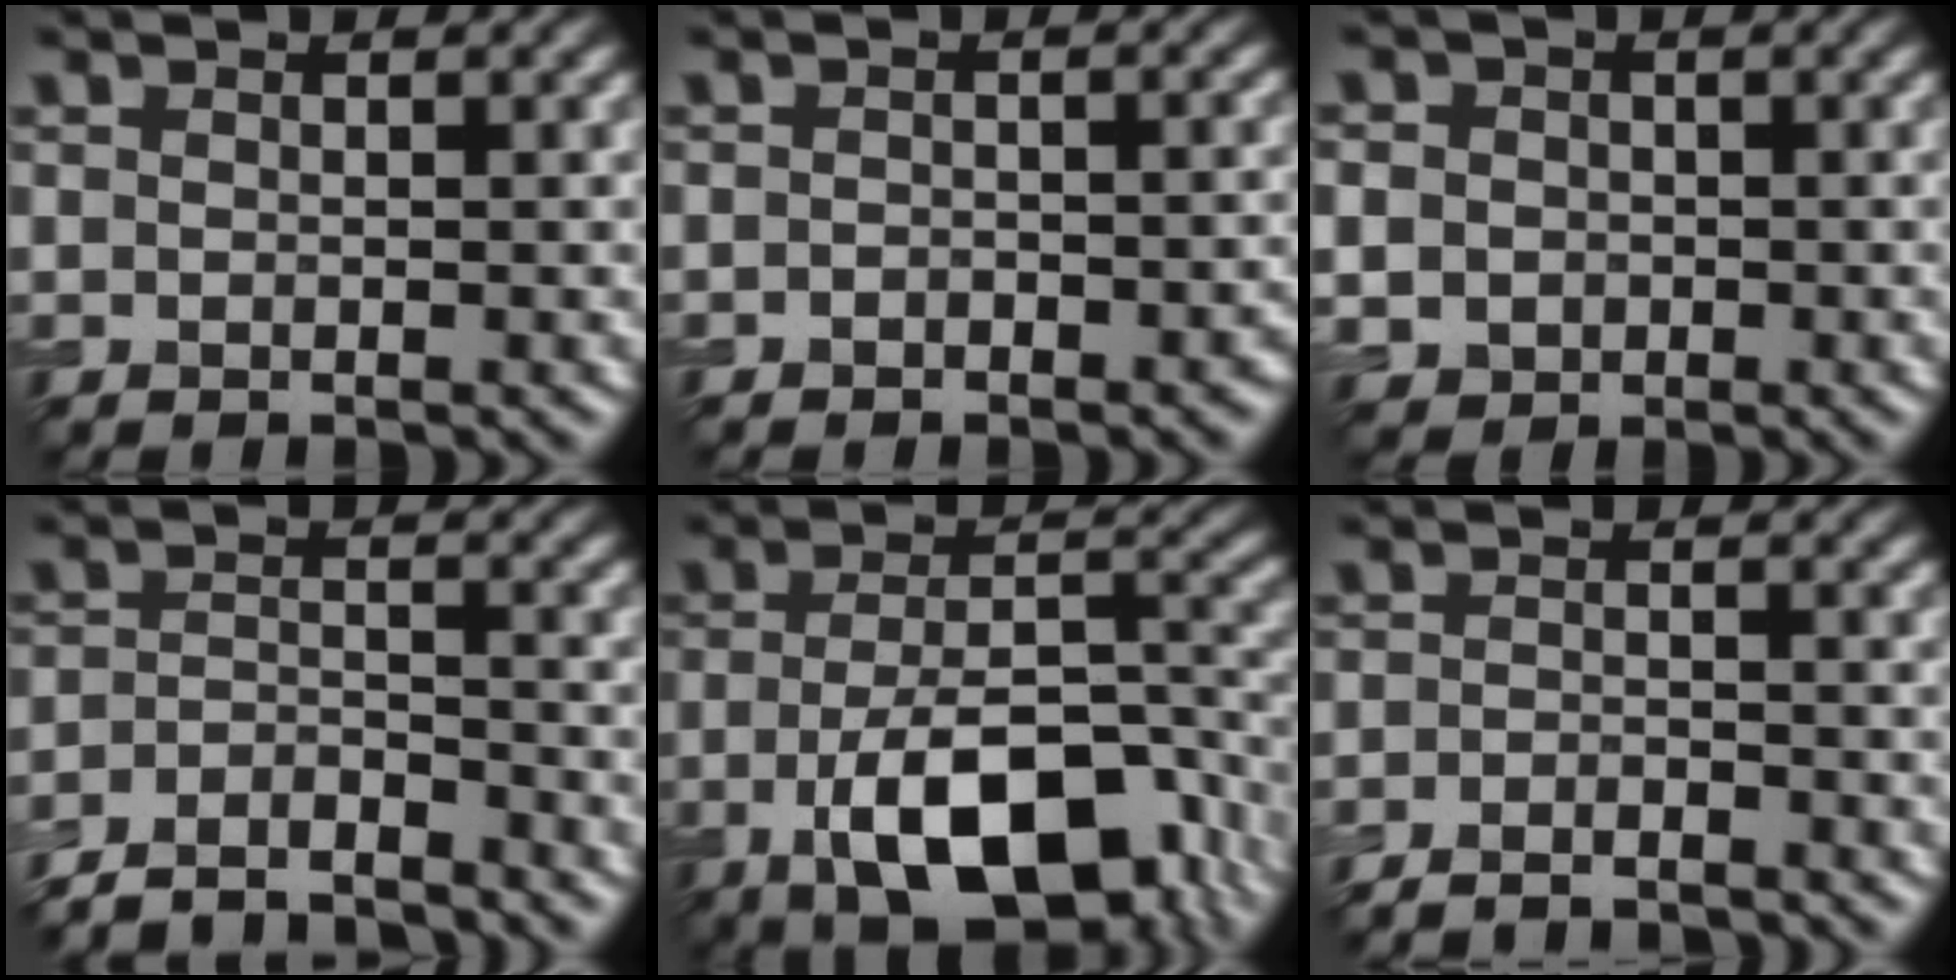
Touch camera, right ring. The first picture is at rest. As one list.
[{"total": 1.6, "force": [-1.0, 1.0, 0.8], "torque": [-0.013, -0.004, -0.017]}, {"total": 4.7, "force": [-0.1, 4.3, 1.7], "torque": [-0.036, 0.014, -0.016]}, {"total": 5.5, "force": [-5.2, 0.9, 1.5], "torque": [-0.030, -0.008, -0.095]}, {"total": 11.6, "force": [-5.0, 5.1, 9.2], "torque": [-0.166, -0.017, -0.076]}, {"total": 3.6, "force": [-3.3, 0.5, 1.3], "torque": [-0.017, 0.002, -0.054]}]